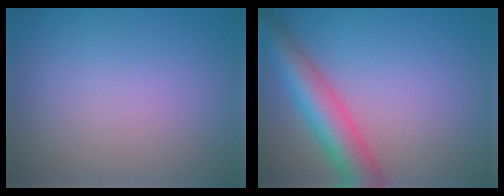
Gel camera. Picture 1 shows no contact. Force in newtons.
{"total": 6.7, "press": 6.7, "slide": 0.3}